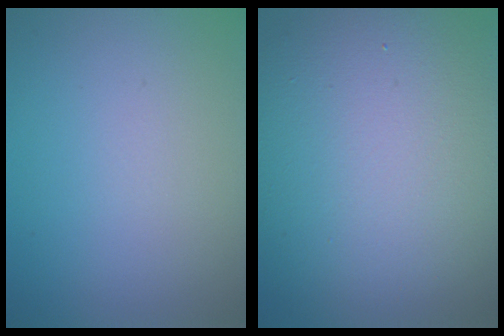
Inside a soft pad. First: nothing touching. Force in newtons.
{"total": 14.8, "press": 14.8, "slide": 0.7}